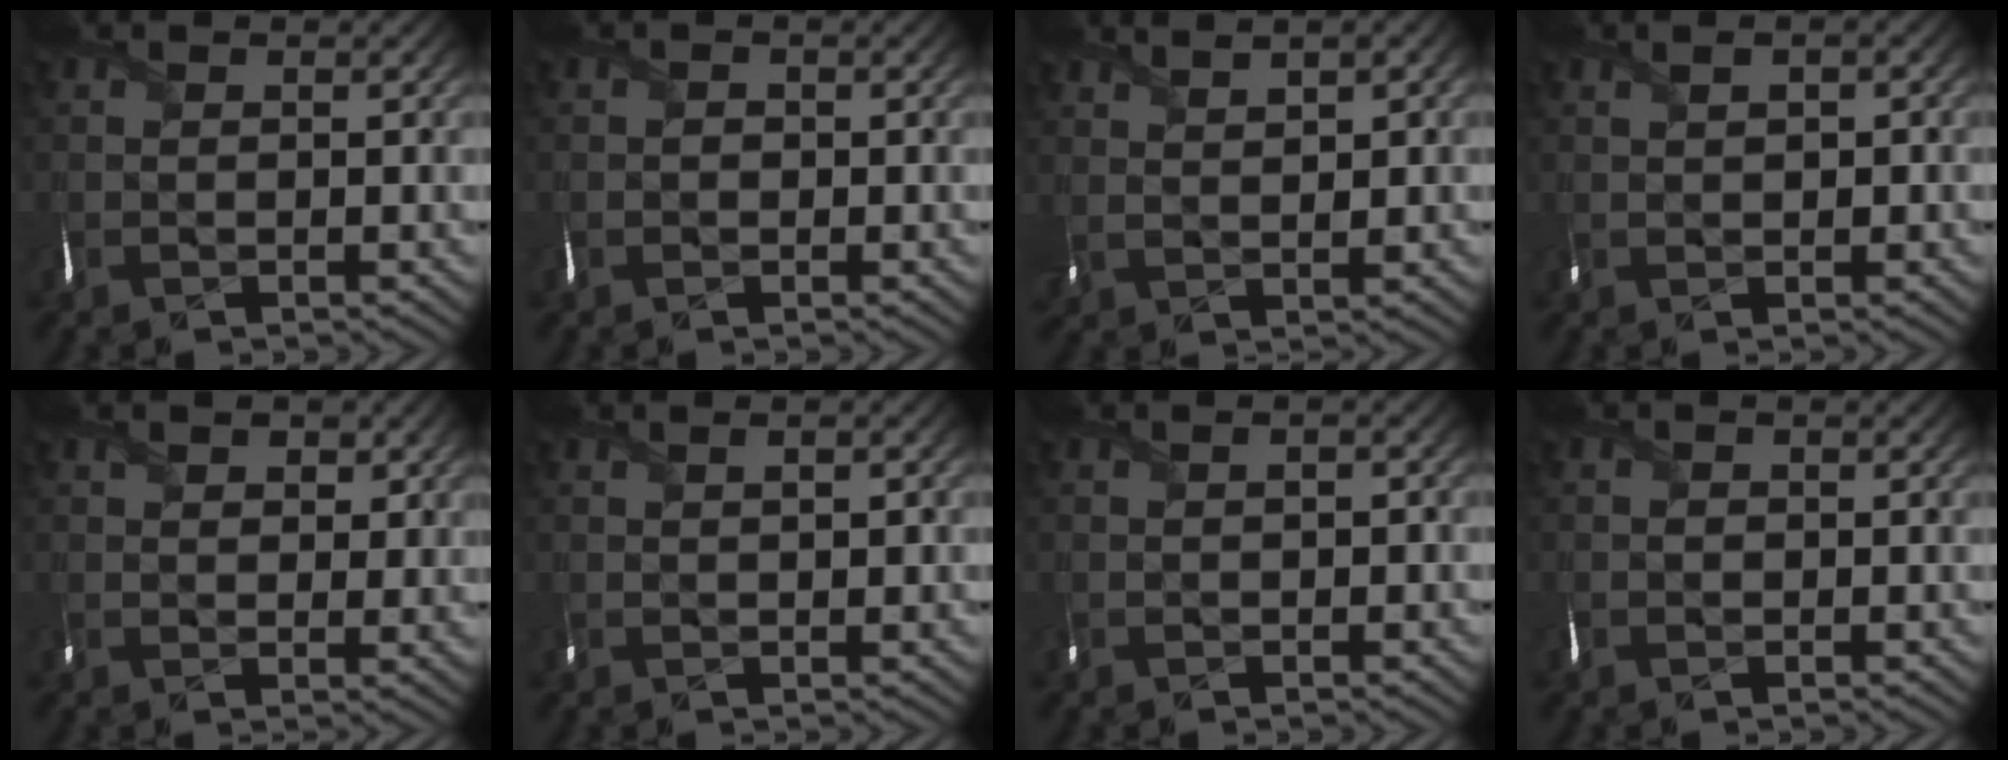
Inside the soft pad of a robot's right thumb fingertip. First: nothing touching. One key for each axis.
{"total": 0.8, "fx": -0.3, "fy": 0.7, "fz": 0.2, "tx": -0.002, "ty": -0.003, "tz": -0.007}
{"total": 4.0, "fx": 2.3, "fy": 1.8, "fz": 2.7, "tx": -0.057, "ty": 0.002, "tz": 0.049}
{"total": 1.9, "fx": 0.5, "fy": 1.0, "fz": 1.5, "tx": -0.027, "ty": 0.004, "tz": 0.011}
{"total": 2.6, "fx": 1.4, "fy": 1.8, "fz": 1.1, "tx": -0.023, "ty": -0.006, "tz": 0.026}
{"total": 1.5, "fx": 0.5, "fy": 0.5, "fz": 1.4, "tx": -0.026, "ty": 0.005, "tz": 0.010}
{"total": 1.4, "fx": -0.1, "fy": 0.8, "fz": 1.1, "tx": -0.020, "ty": 0.002, "tz": -0.001}
{"total": 0.5, "fx": 0.0, "fy": 0.5, "fz": 0.2, "tx": -0.002, "ty": -0.003, "tz": -0.002}